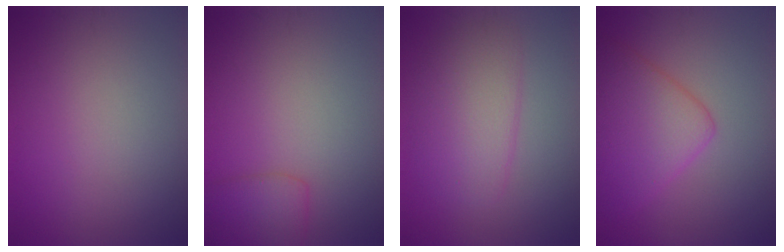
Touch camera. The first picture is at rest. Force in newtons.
{"total": 2.4, "press": 2.4, "slide": 0.1}
{"total": 4.2, "press": 4.2, "slide": 0.2}
{"total": 5.7, "press": 5.7, "slide": 0.2}